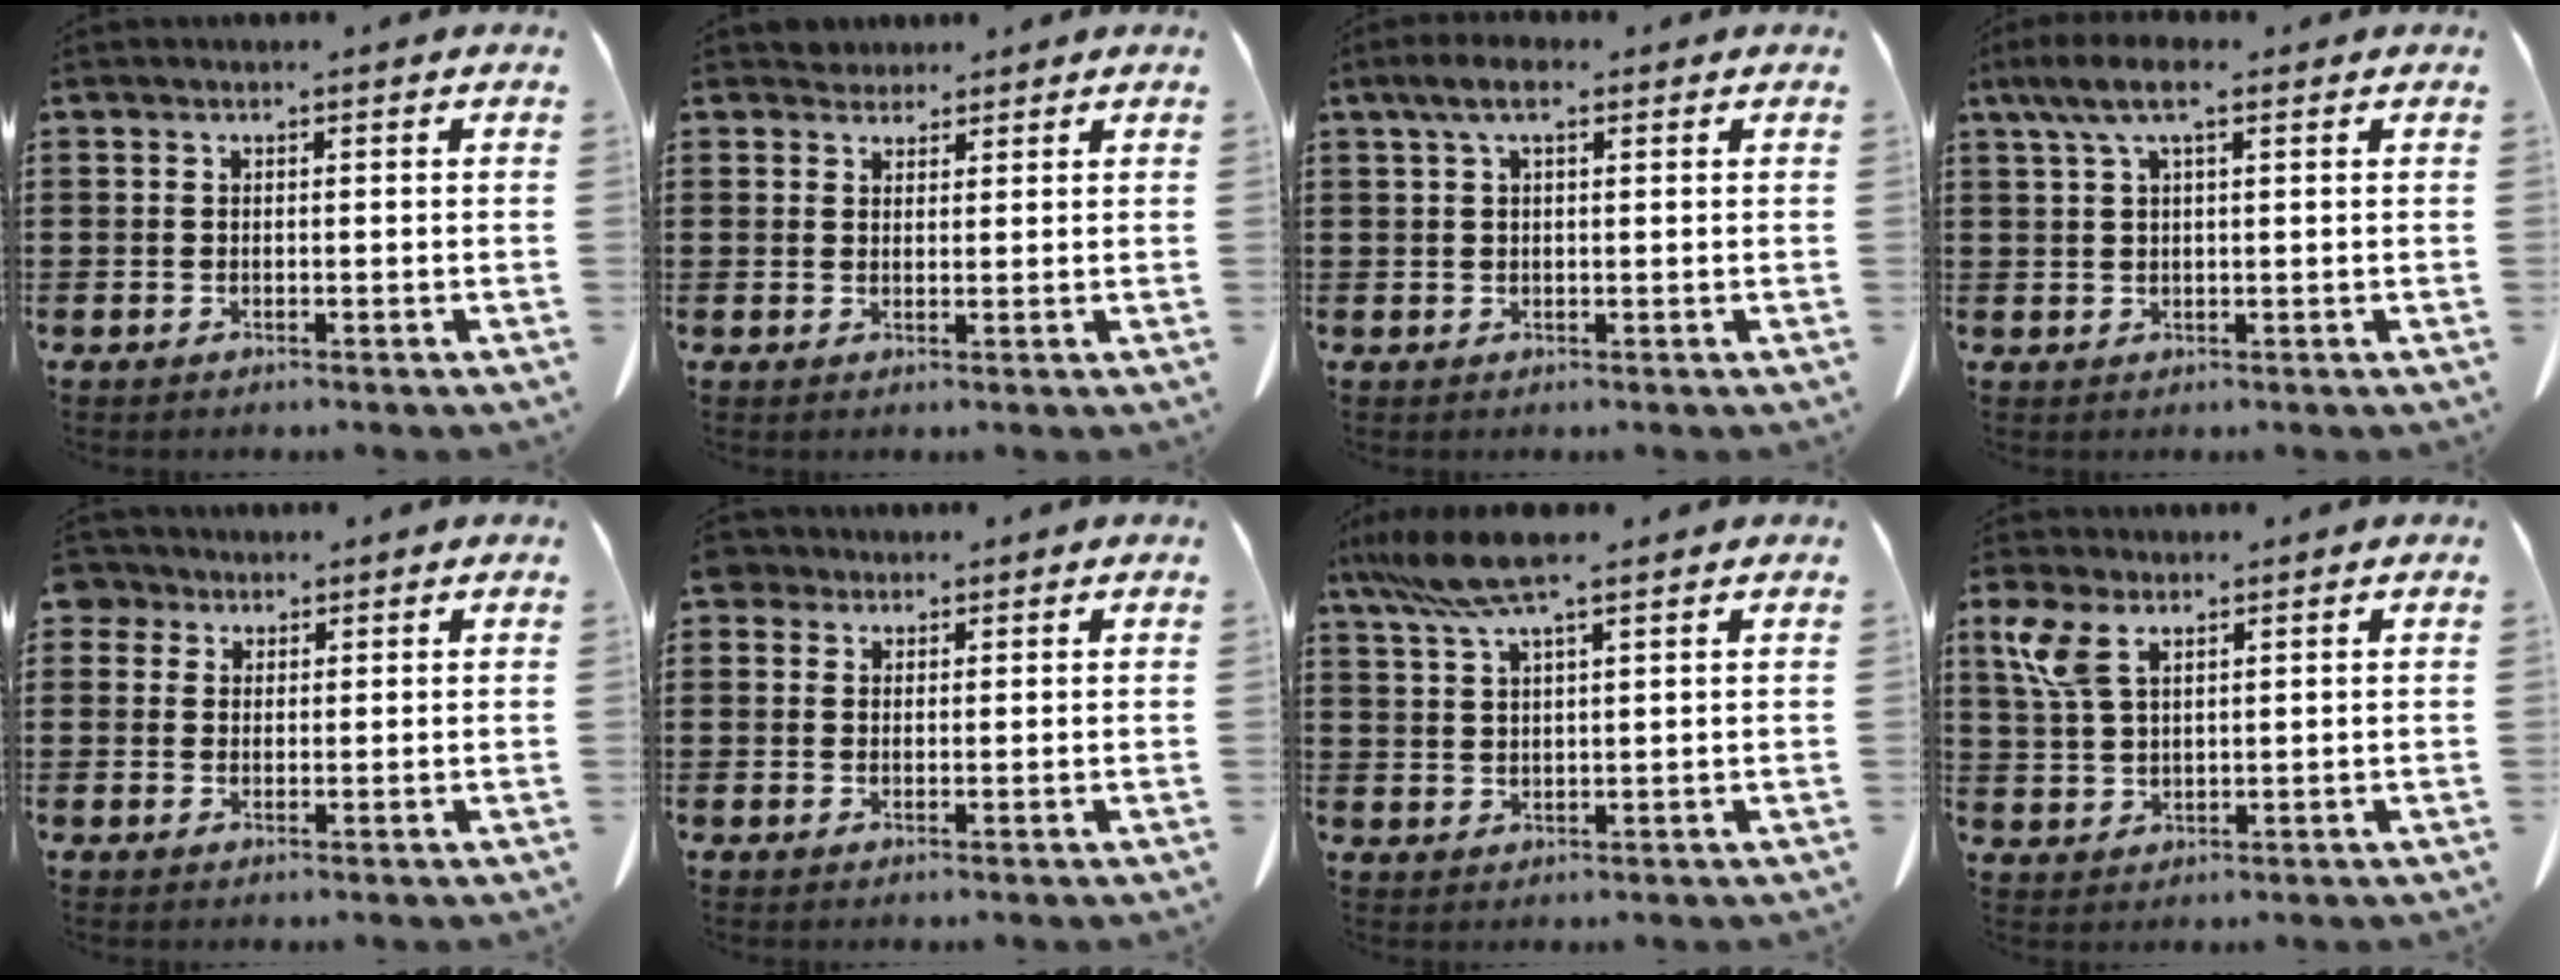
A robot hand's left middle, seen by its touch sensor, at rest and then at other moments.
{"total": 2.5, "force": [2.4, 0.9, 0.1], "torque": [-0.001, -0.001, 0.046]}
{"total": 4.0, "force": [1.9, 1.2, 3.3], "torque": [-0.070, 0.008, 0.032]}
{"total": 5.6, "force": [2.8, 1.3, 4.6], "torque": [-0.096, 0.007, 0.048]}
{"total": 2.6, "force": [1.7, 1.8, 0.6], "torque": [-0.014, 0.004, 0.032]}
{"total": 2.1, "force": [1.6, 1.3, 0.6], "torque": [-0.019, 0.006, 0.031]}
{"total": 7.3, "force": [5.3, 0.7, 4.9], "torque": [-0.116, -0.012, 0.096]}
{"total": 5.7, "force": [3.1, 2.3, 4.1], "torque": [-0.108, 0.000, 0.053]}